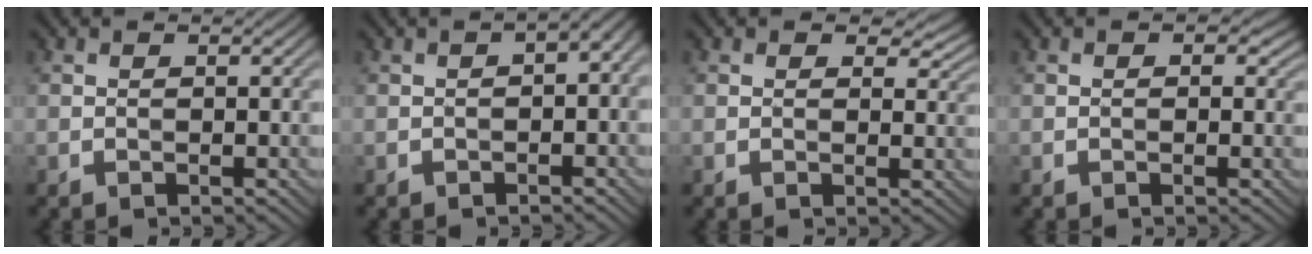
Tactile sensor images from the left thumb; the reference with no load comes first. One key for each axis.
{"total": 4.5, "fx": -0.3, "fy": 2.0, "fz": 4.1, "tx": -0.053, "ty": 0.008, "tz": -0.005}
{"total": 3.6, "fx": 2.0, "fy": 2.1, "fz": 2.2, "tx": -0.034, "ty": -0.006, "tz": 0.027}
{"total": 1.7, "fx": 0.3, "fy": 1.1, "fz": 1.2, "tx": -0.019, "ty": -0.003, "tz": 0.003}